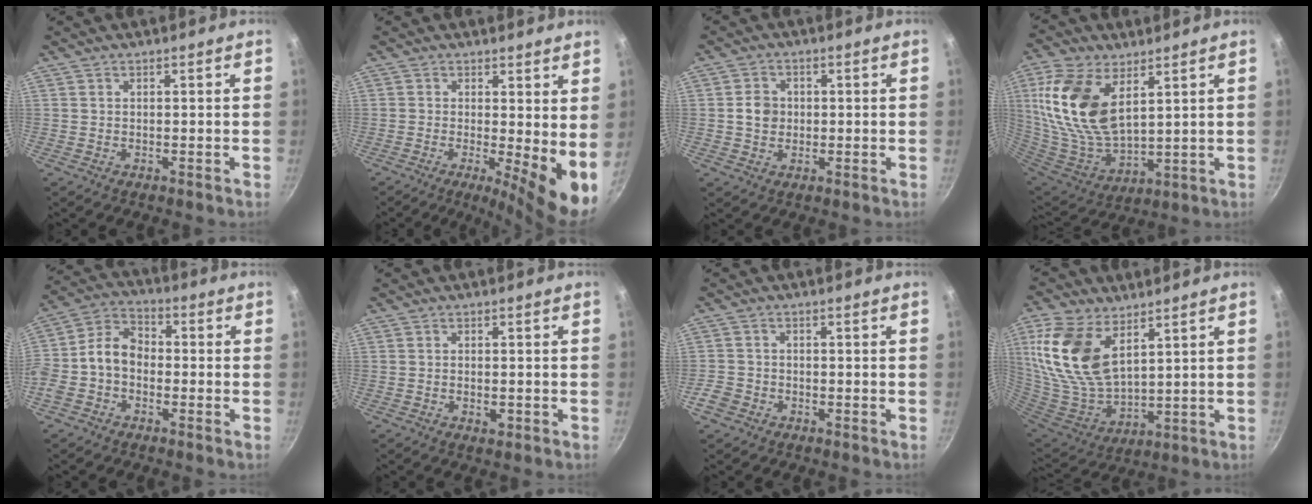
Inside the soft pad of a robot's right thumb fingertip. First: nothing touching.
{"total": 8.5, "force": [-0.3, 2.2, 8.2], "torque": [-0.103, -0.017, -0.005]}
{"total": 4.3, "force": [0.1, 3.8, 1.9], "torque": [-0.011, 0.007, -0.002]}
{"total": 19.1, "force": [6.7, 10.4, 14.5], "torque": [-0.291, -0.032, 0.143]}
{"total": 9.5, "force": [-1.8, 7.0, 6.2], "torque": [-0.097, 0.043, -0.055]}
{"total": 2.0, "force": [-0.7, 1.2, 1.5], "torque": [-0.024, 0.000, -0.011]}
{"total": 3.7, "force": [-2.1, 2.8, 1.3], "torque": [-0.024, 0.022, -0.039]}
{"total": 18.1, "force": [7.7, 10.1, 12.9], "torque": [-0.265, -0.038, 0.163]}